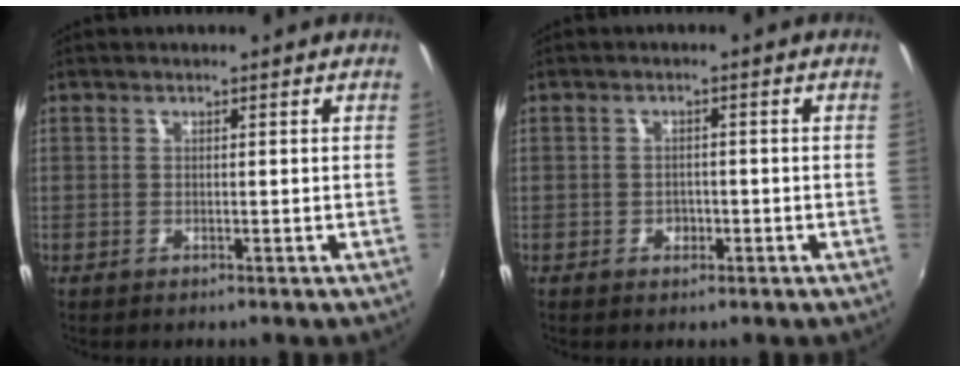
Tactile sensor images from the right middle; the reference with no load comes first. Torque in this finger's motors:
{"motor_torque": [0.66, -0.55, 0.04, 0.00]}